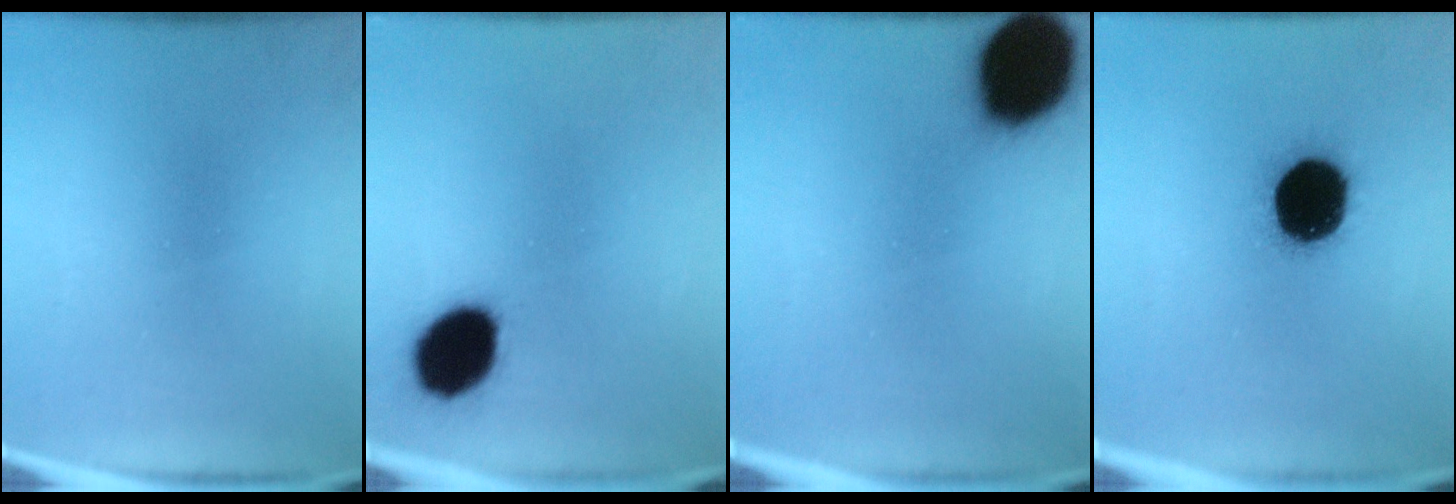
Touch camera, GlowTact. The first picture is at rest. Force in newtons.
{"total": 13.9}
{"total": 19.2}
{"total": 19.3}